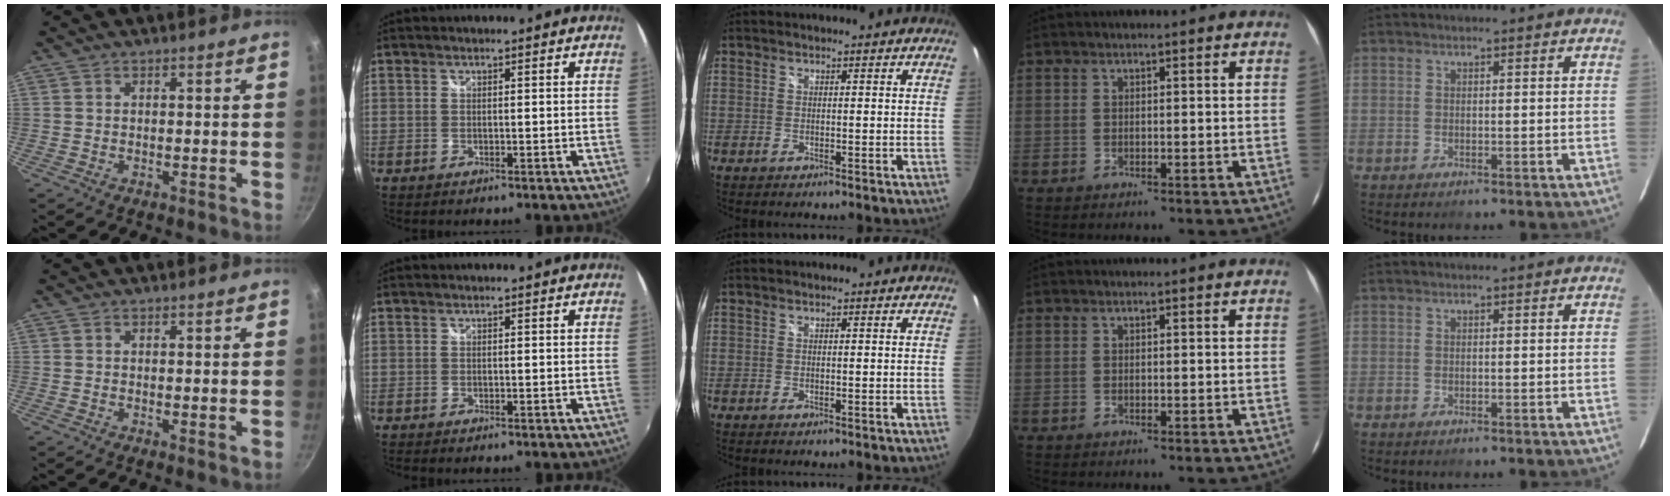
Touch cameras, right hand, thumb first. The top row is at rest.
{"thumb": {"total": 0.9, "force": [0.5, 0.3, 0.6], "torque": [-0.009, -0.005, 0.007]}}